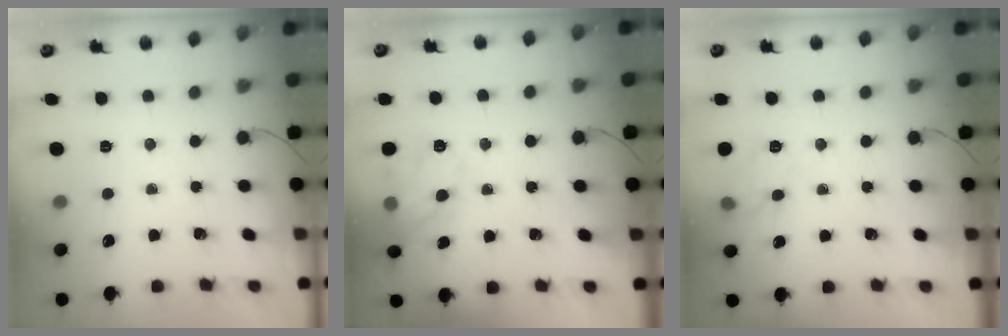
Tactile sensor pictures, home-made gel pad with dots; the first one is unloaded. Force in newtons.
{"total": 12.8, "press": 12.8, "slide": 0.8}
{"total": 8.4, "press": 8.3, "slide": 0.9}